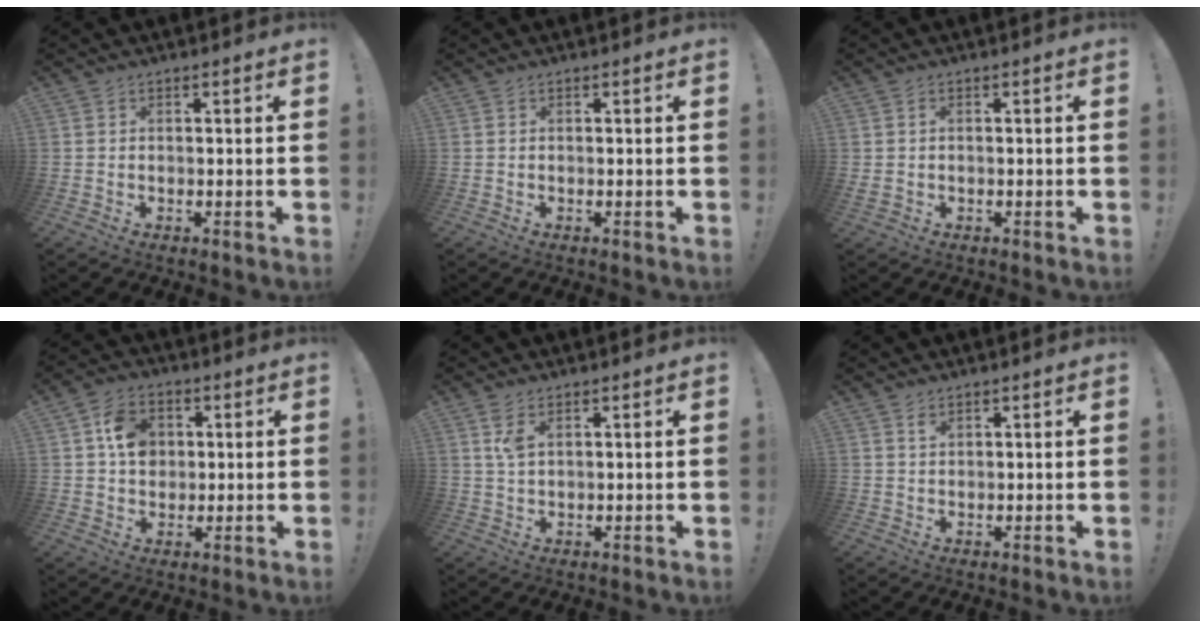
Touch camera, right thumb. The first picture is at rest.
{"total": 0.0}
{"total": 0.8, "force": [0.0, 0.6, 0.6], "torque": [-0.011, 0.002, 0.000]}
{"total": 9.6, "force": [2.2, 7.7, 5.4], "torque": [-0.085, 0.012, 0.047]}
{"total": 3.8, "force": [1.8, 1.6, 2.9], "torque": [-0.058, 0.000, 0.031]}
{"total": 1.5, "force": [1.1, 0.8, 0.7], "torque": [-0.002, -0.005, 0.017]}